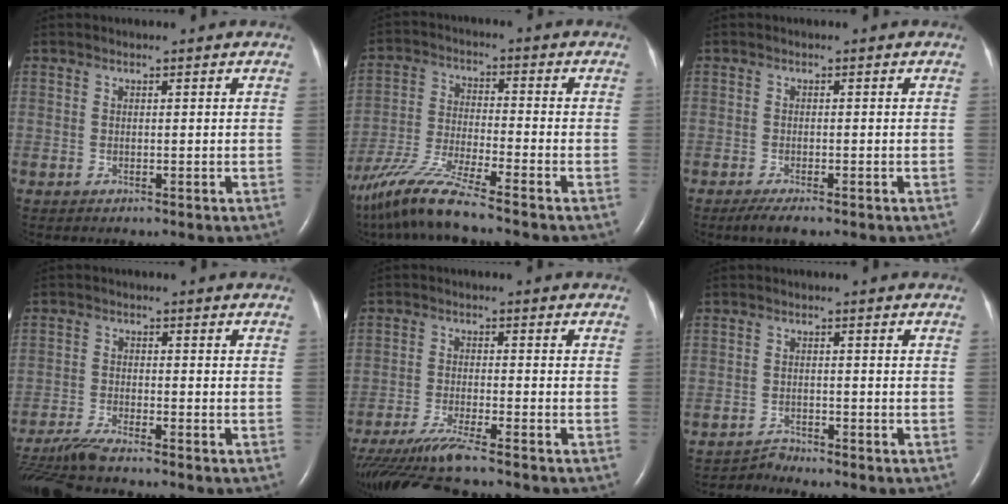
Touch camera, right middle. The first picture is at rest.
{"total": 10.6, "force": [-8.7, -0.6, 6.0], "torque": [-0.126, -0.029, -0.168]}
{"total": 2.7, "force": [-1.9, 0.4, 1.8], "torque": [-0.038, -0.008, -0.034]}
{"total": 7.2, "force": [-6.5, -0.4, 3.0], "torque": [-0.056, -0.024, -0.119]}
{"total": 10.7, "force": [-9.3, -0.4, 5.3], "torque": [-0.097, -0.030, -0.161]}
{"total": 2.2, "force": [-2.0, -0.3, -1.0], "torque": [0.021, -0.014, -0.033]}